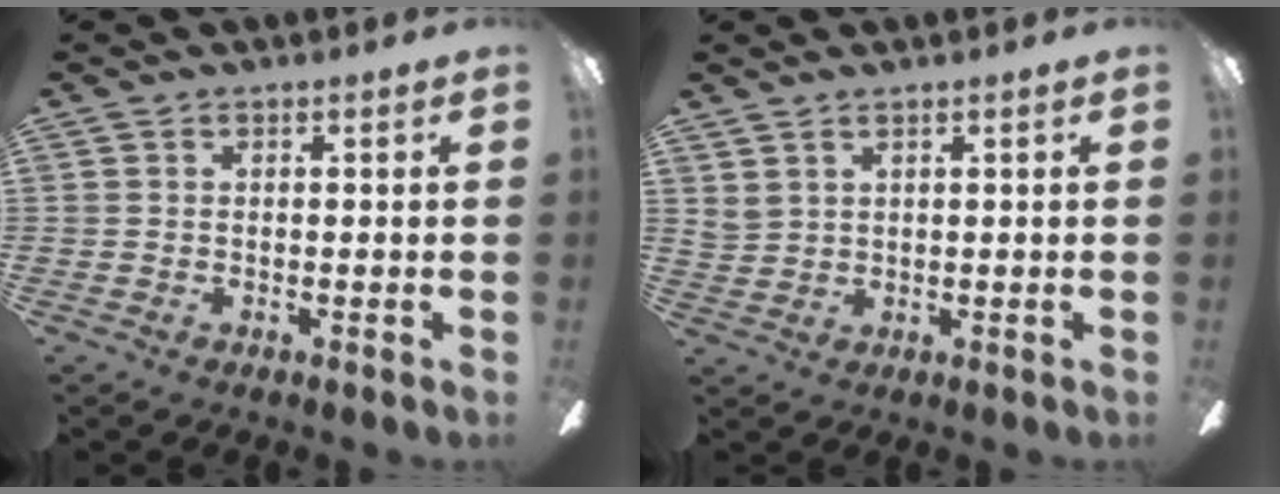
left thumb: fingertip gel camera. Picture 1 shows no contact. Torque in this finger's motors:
{"motor_torque": [0.07, -0.01, 0.18, 0.18, 0.00]}